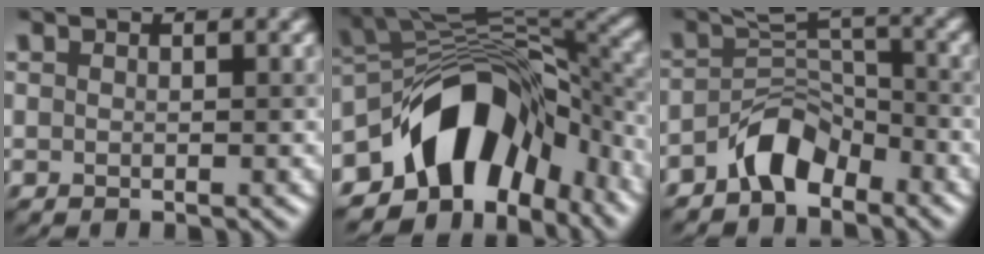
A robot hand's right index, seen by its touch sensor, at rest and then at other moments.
{"total": 12.2, "force": [-5.9, 7.8, 7.3], "torque": [-0.097, 0.014, -0.116]}
{"total": 4.0, "force": [-2.9, 1.9, 2.0], "torque": [-0.027, 0.015, -0.058]}